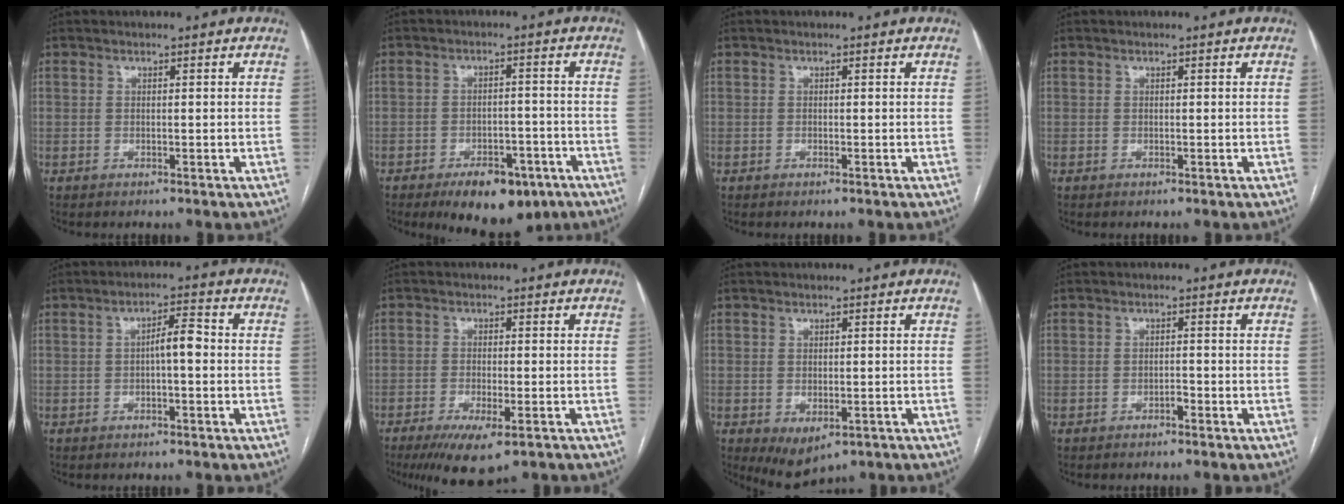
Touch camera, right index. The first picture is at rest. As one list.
[{"total": 10.3, "force": [-6.7, 4.8, 6.2], "torque": [-0.079, 0.001, -0.096]}, {"total": 0.0}, {"total": 0.0}, {"total": 3.8, "force": [-0.3, 0.9, 3.7], "torque": [-0.058, 0.012, -0.005]}, {"total": 7.8, "force": [-4.8, 1.8, 6.0], "torque": [-0.097, -0.019, -0.074]}, {"total": 4.4, "force": [-1.6, 2.5, 3.2], "torque": [-0.048, -0.010, -0.009]}, {"total": 0.9, "force": [-0.7, 0.3, 0.5], "torque": [-0.008, 0.001, -0.013]}]